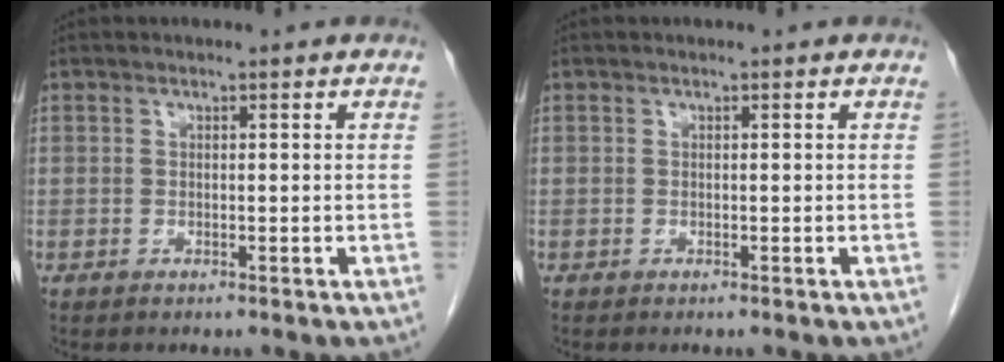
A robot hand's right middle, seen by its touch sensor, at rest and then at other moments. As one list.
[{"total": 0.0}]